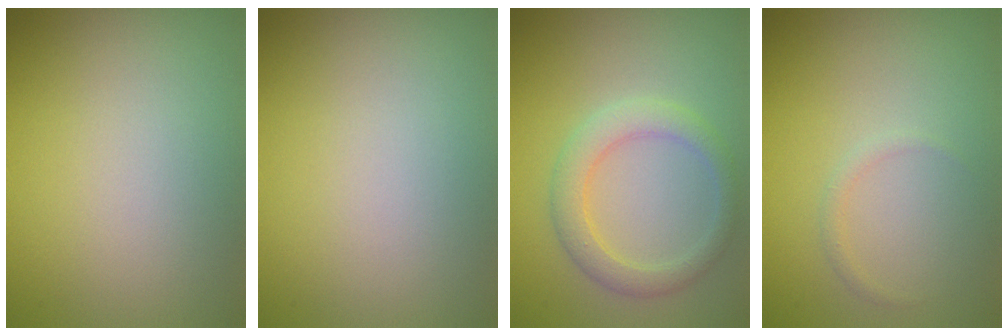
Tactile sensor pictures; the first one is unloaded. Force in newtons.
{"total": 0.0}
{"total": 3.0, "press": 3.0, "slide": 0.1}
{"total": 0.7, "press": 0.7, "slide": 0.1}